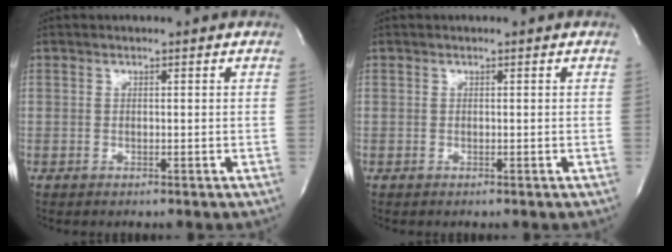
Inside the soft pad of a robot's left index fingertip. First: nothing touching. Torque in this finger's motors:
{"motor_torque": [0.00, 0.00, 0.01, 0.00]}